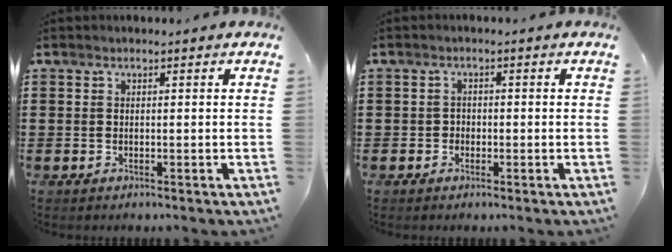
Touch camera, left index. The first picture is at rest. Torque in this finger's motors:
{"motor_torque": [-0.78, 0.82, -0.03, -0.01]}